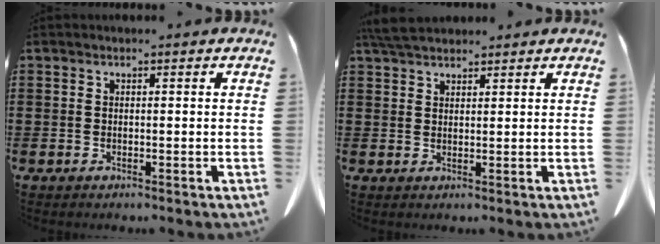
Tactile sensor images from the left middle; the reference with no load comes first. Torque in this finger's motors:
{"motor_torque": [0.18, 0.14, 0.04, 0.02]}